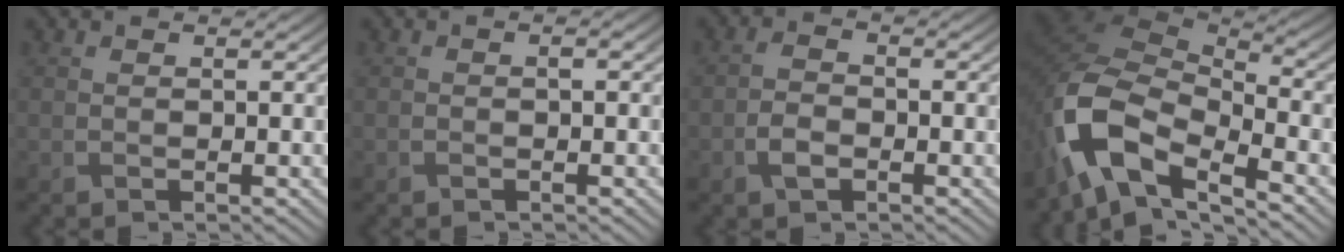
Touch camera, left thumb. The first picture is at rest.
{"total": 0.7, "force": [-0.2, 0.2, 0.6], "torque": [-0.011, 0.000, -0.003]}
{"total": 2.8, "force": [-1.3, 1.6, 1.9], "torque": [-0.039, 0.002, -0.030]}
{"total": 12.6, "force": [-6.3, 6.0, 9.1], "torque": [-0.206, -0.017, -0.133]}